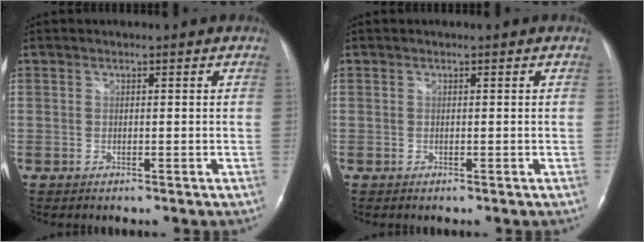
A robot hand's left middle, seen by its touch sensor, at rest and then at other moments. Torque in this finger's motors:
{"motor_torque": [0.00, 0.00, 0.00, 0.00]}